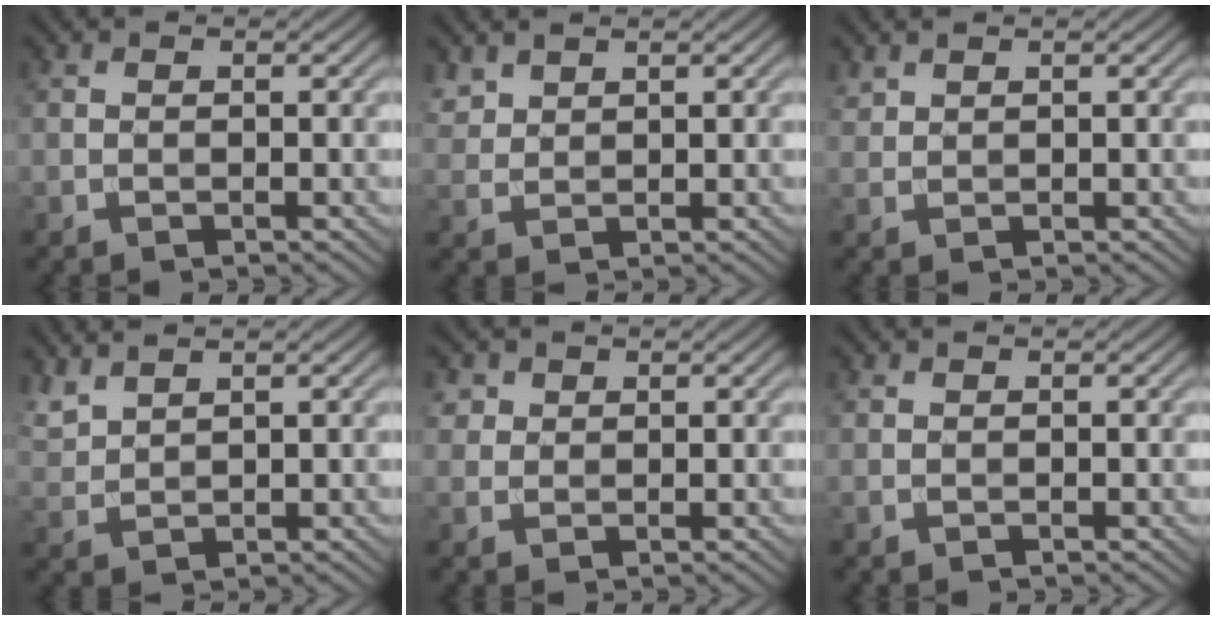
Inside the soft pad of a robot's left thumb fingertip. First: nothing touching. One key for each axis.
{"total": 2.4, "fx": 2.0, "fy": 1.1, "fz": 0.8, "tx": -0.025, "ty": 0.003, "tz": 0.049}
{"total": 1.2, "fx": 1.1, "fy": 0.4, "fz": 0.3, "tx": -0.014, "ty": 0.003, "tz": 0.029}
{"total": 3.0, "fx": 2.6, "fy": 0.6, "fz": 1.2, "tx": -0.038, "ty": 0.007, "tz": 0.062}
{"total": 2.0, "fx": 1.0, "fy": 1.6, "fz": 0.5, "tx": -0.013, "ty": -0.006, "tz": 0.023}
{"total": 0.0}